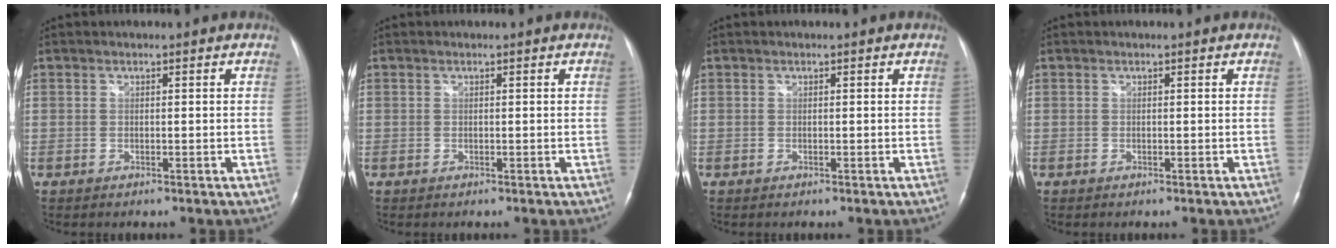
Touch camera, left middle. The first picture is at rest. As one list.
[{"total": 0.0}, {"total": 0.0}, {"total": 0.0}]